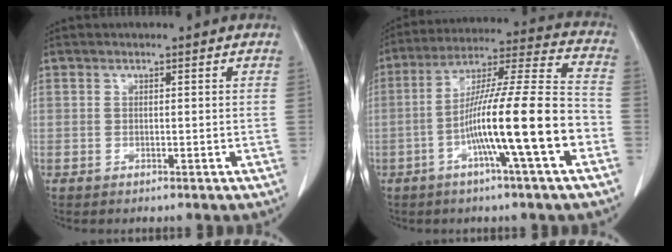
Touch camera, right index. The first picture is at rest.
{"total": 16.9, "force": [-5.4, -0.1, 16.0], "torque": [-0.271, 0.008, -0.097]}